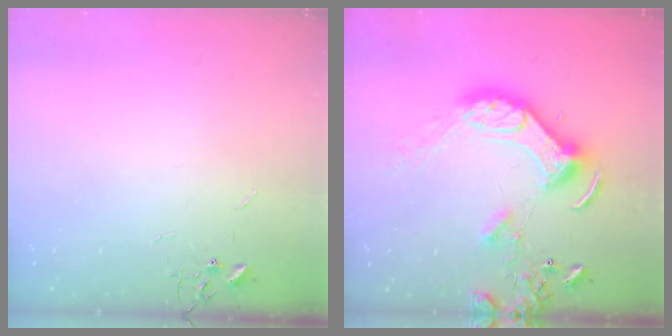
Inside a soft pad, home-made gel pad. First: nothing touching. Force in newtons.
{"total": 16.6, "press": 16.4, "slide": 2.4}